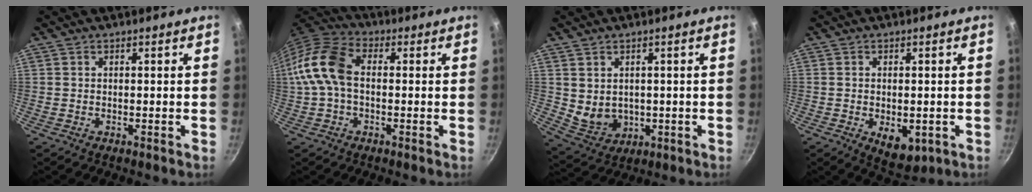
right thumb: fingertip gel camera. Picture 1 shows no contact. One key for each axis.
{"total": 11.8, "fx": 0.1, "fy": 7.5, "fz": 9.1, "tx": -0.172, "ty": 0.033, "tz": -0.017}
{"total": 6.1, "fx": 0.5, "fy": 4.9, "fz": 3.6, "tx": -0.049, "ty": -0.013, "tz": 0.030}
{"total": 7.0, "fx": -1.9, "fy": 4.1, "fz": 5.4, "tx": -0.061, "ty": -0.003, "tz": -0.015}